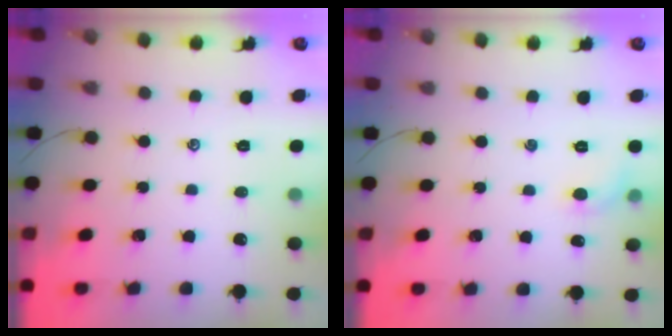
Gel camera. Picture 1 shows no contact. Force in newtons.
{"total": 4.7, "press": 4.5, "slide": 1.5}